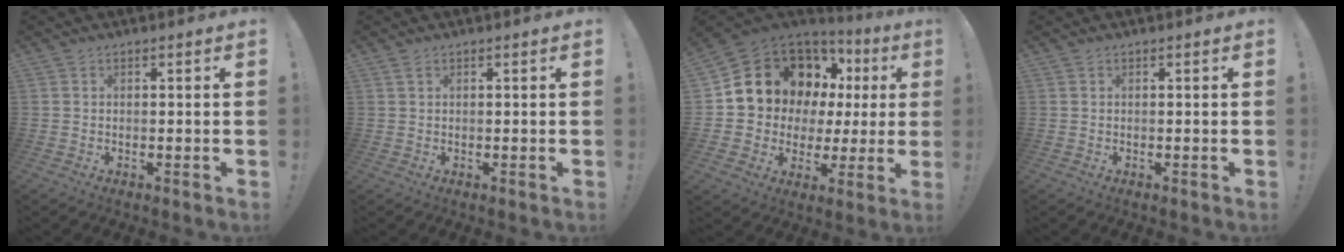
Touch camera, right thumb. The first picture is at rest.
{"total": 1.0, "force": [0.6, 0.4, 0.7], "torque": [-0.021, 0.004, 0.012]}
{"total": 13.8, "force": [7.9, 9.8, 5.7], "torque": [-0.091, -0.060, 0.165]}
{"total": 0.0}